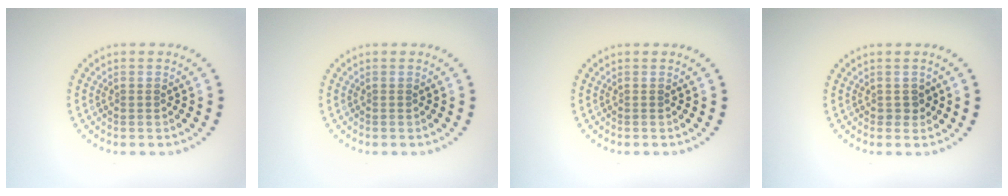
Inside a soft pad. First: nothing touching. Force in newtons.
{"total": 0.0}
{"total": 0.0}
{"total": 1.0, "press": 0.9, "slide": 0.5}